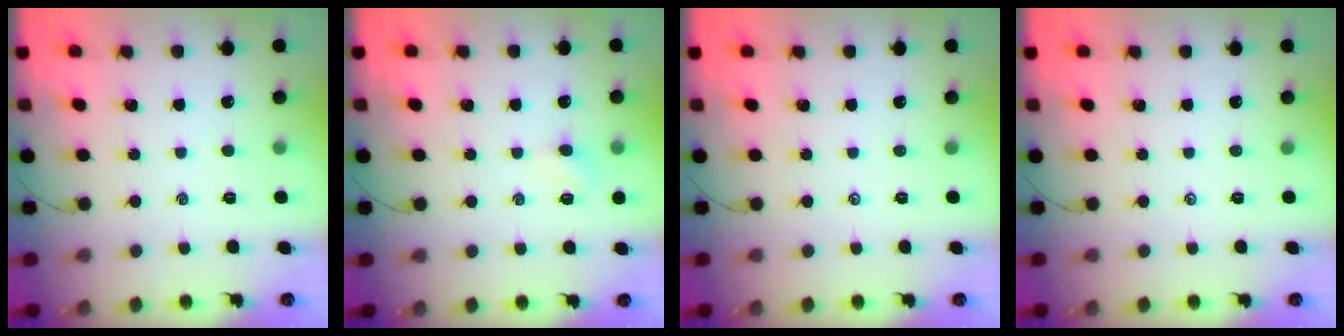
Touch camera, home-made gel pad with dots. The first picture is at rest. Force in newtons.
{"total": 3.3, "press": 3.1, "slide": 1.2}
{"total": 0.0}
{"total": 0.0}